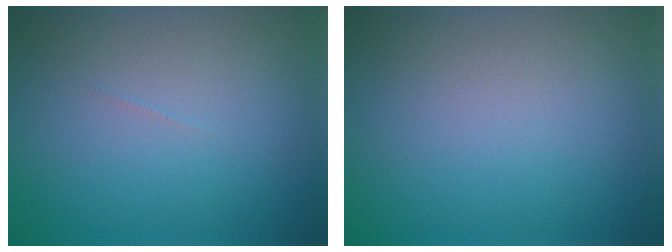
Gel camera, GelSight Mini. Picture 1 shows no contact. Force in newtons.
{"total": 0.0}